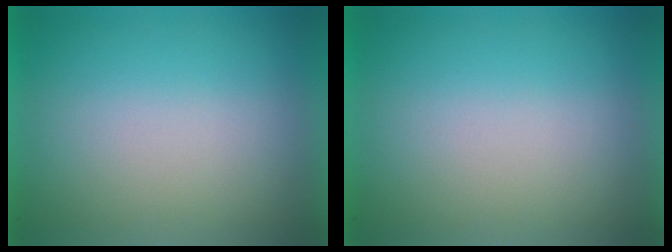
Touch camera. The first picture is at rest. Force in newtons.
{"total": 10.6}